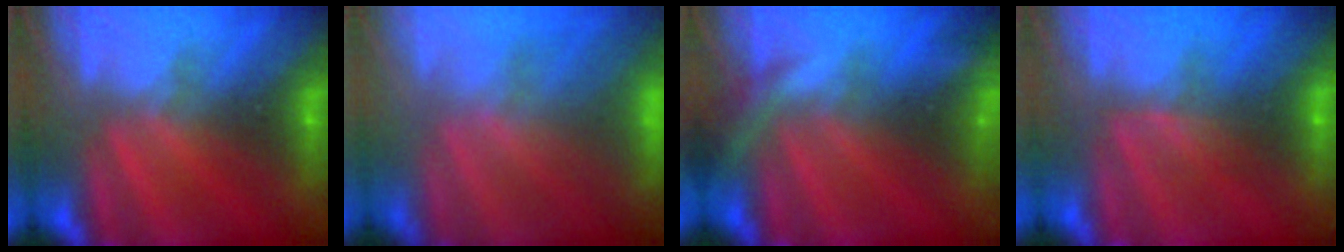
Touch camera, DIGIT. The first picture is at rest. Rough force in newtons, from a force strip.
{"total": 11.0}
{"total": 7.7}
{"total": 2.4}